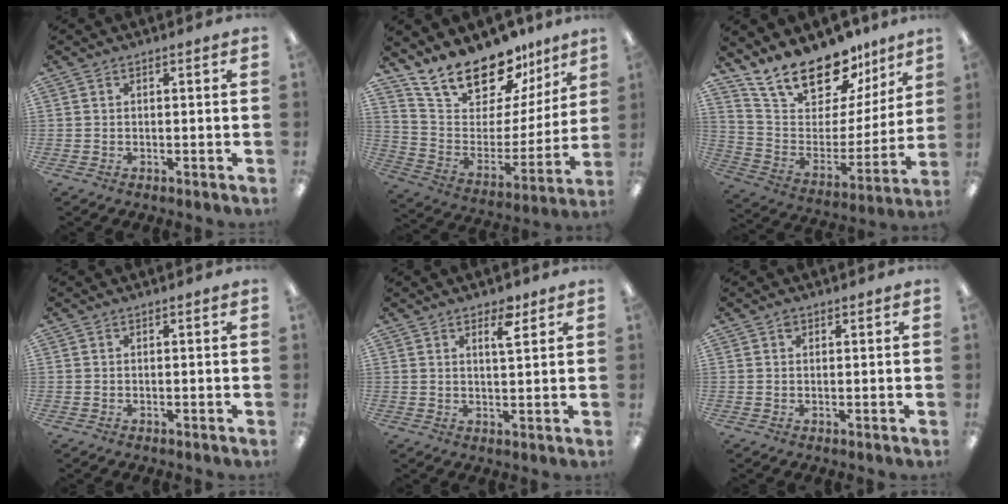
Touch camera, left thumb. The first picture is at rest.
{"total": 19.6, "force": [17.1, 7.4, 6.2], "torque": [-0.120, -0.133, 0.307]}
{"total": 20.6, "force": [17.1, 8.4, 7.7], "torque": [-0.142, -0.125, 0.307]}
{"total": 0.0}
{"total": 4.5, "force": [2.9, 1.4, 3.0], "torque": [-0.037, -0.011, 0.045]}
{"total": 1.1, "force": [0.6, 0.8, 0.6], "torque": [-0.013, 0.002, 0.011]}